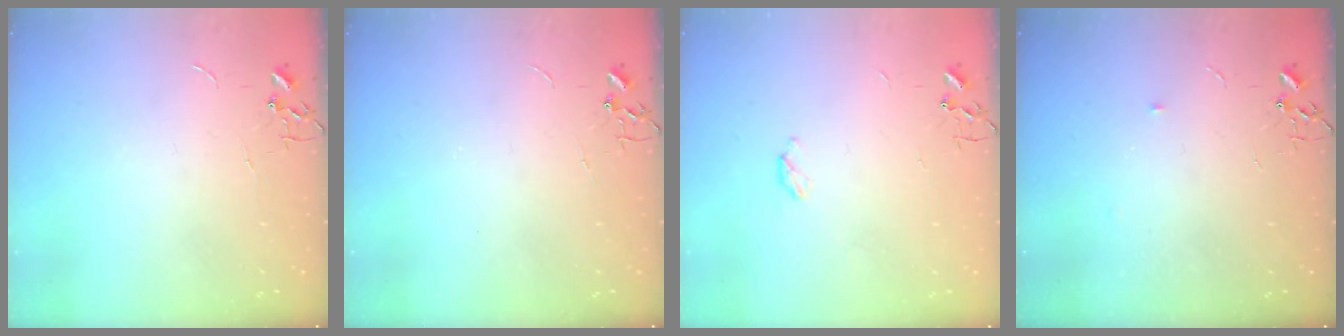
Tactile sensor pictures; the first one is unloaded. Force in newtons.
{"total": 0.0}
{"total": 2.8, "press": 2.8, "slide": 0.5}
{"total": 3.0, "press": 2.9, "slide": 0.5}